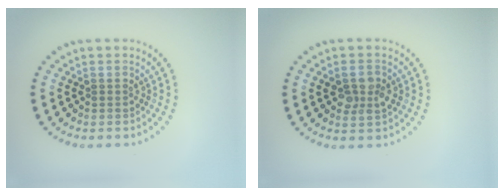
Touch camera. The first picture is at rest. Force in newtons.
{"total": 2.5, "press": 2.5, "slide": 0.1}